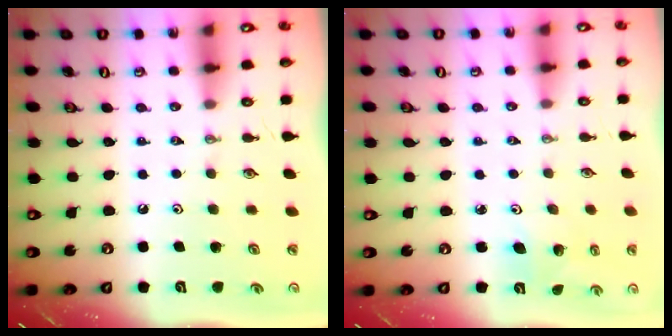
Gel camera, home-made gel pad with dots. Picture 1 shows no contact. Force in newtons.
{"total": 5.3, "press": 5.0, "slide": 1.7}